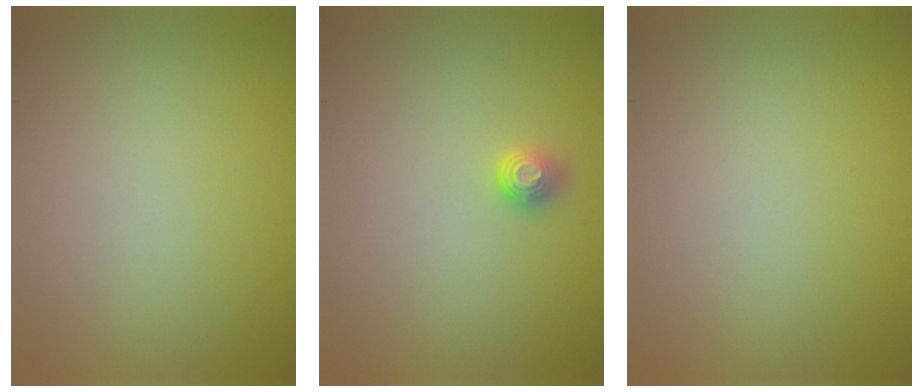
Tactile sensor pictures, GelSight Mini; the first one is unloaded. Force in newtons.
{"total": 1.2, "press": 1.1, "slide": 0.4}
{"total": 0.0}